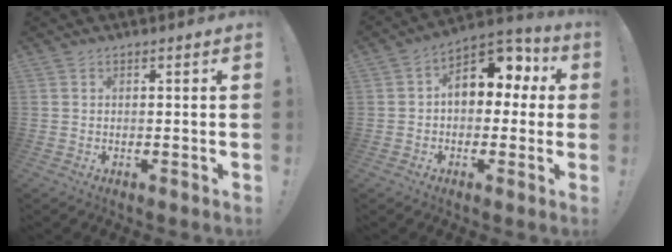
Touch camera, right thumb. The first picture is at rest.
{"total": 11.3, "force": [2.8, 8.1, 7.3], "torque": [-0.089, -0.009, 0.053]}